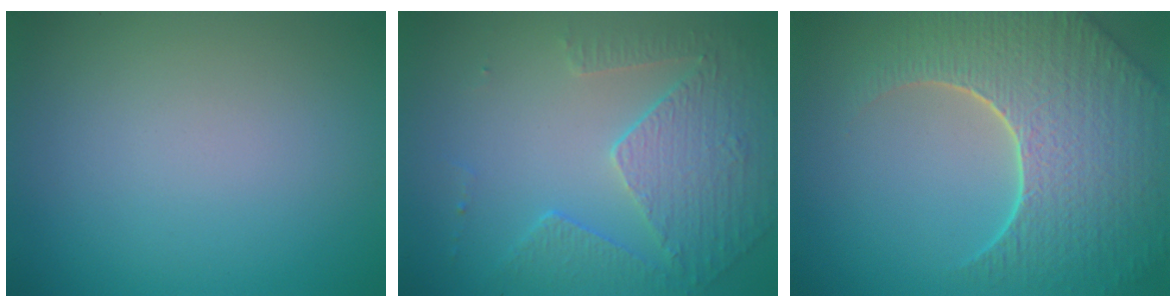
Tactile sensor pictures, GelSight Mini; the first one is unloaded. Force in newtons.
{"total": 5.1, "press": 3.7, "slide": 3.6}
{"total": 9.1, "press": 6.5, "slide": 6.4}